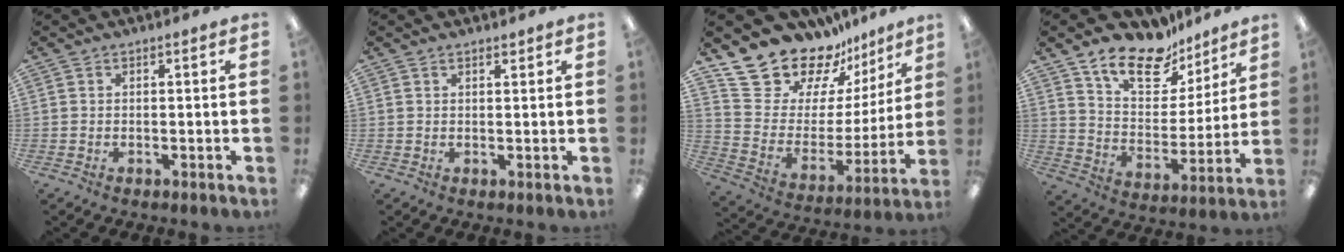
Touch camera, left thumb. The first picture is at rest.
{"total": 1.3, "force": [1.1, 0.4, 0.6], "torque": [-0.012, -0.001, 0.021]}
{"total": 19.9, "force": [17.1, 9.1, 4.5], "torque": [-0.093, -0.140, 0.316]}
{"total": 16.6, "force": [12.8, 7.9, 7.0], "torque": [-0.122, -0.081, 0.229]}